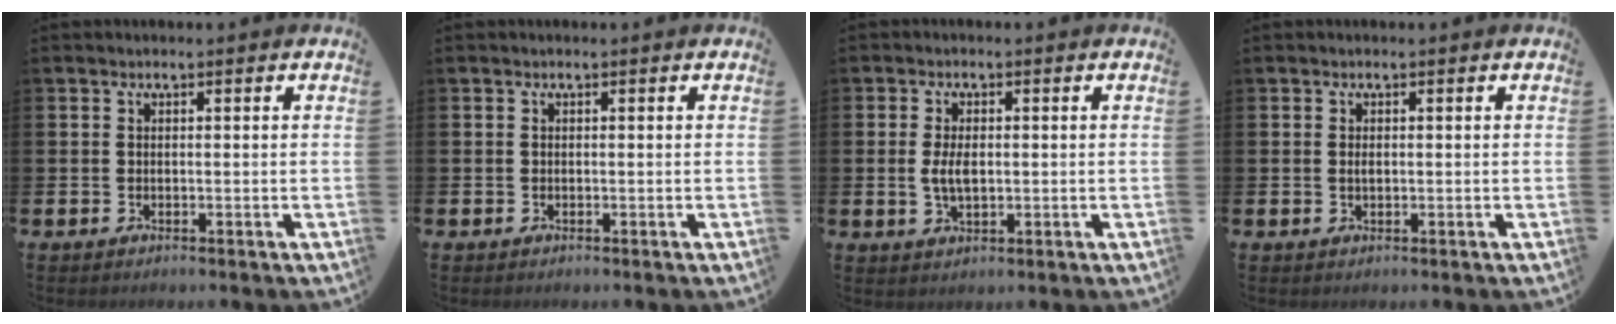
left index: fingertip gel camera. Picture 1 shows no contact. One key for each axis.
{"total": 0.0}
{"total": 3.6, "fx": 0.1, "fy": 1.8, "fz": 3.1, "tx": -0.046, "ty": 0.000, "tz": -0.002}
{"total": 0.5, "fx": 0.1, "fy": 0.3, "fz": 0.4, "tx": -0.003, "ty": -0.002, "tz": -0.001}